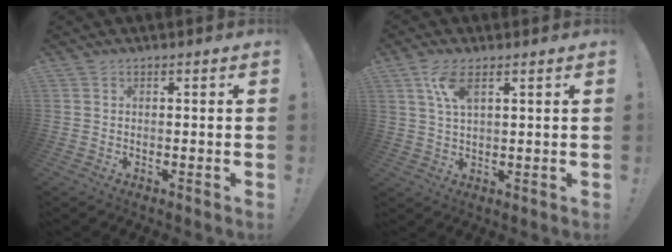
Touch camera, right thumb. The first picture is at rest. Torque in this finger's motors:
{"motor_torque": [0.04, 0.07, 0.54, 0.20, 0.04]}